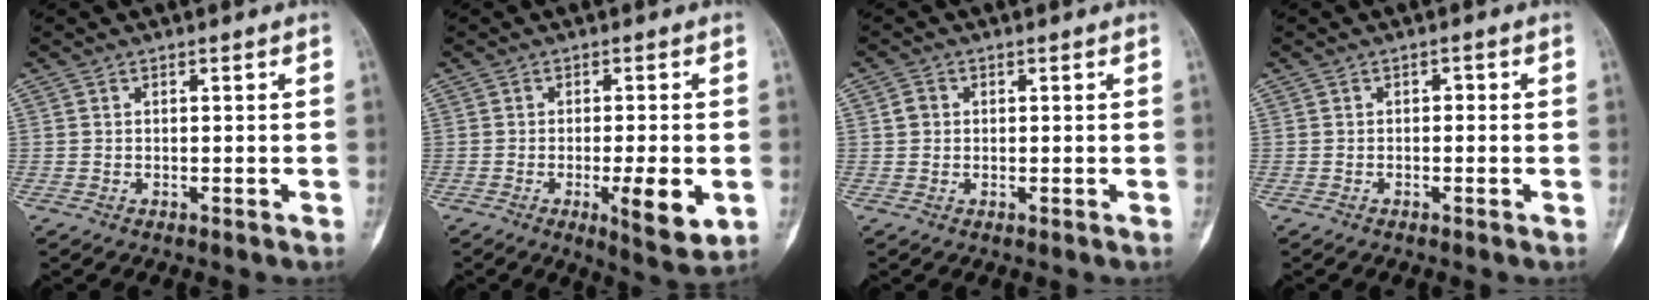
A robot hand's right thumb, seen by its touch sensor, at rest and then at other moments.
{"total": 8.5, "force": [-2.2, 2.0, 8.0], "torque": [-0.115, -0.014, -0.027]}
{"total": 1.9, "force": [0.2, 1.7, 0.9], "torque": [-0.010, 0.005, 0.003]}
{"total": 0.8, "force": [-0.2, 0.6, 0.5], "torque": [0.003, 0.005, -0.010]}